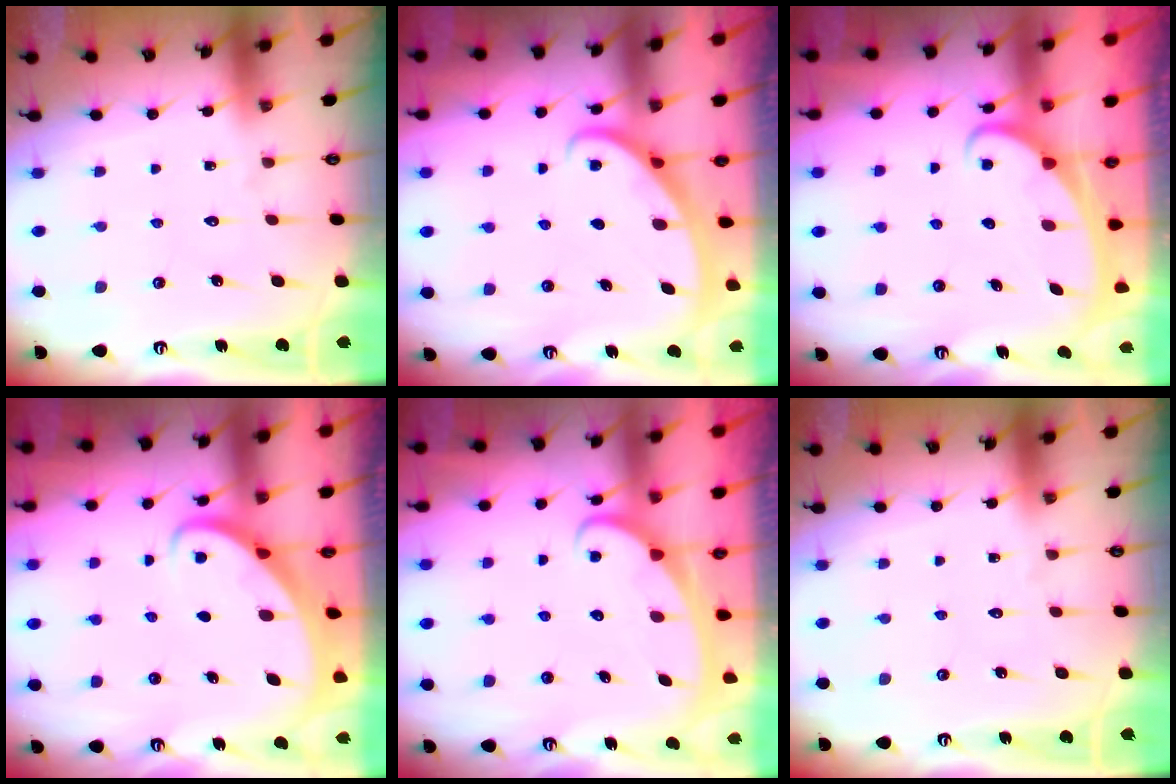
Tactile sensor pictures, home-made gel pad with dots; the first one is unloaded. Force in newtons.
{"total": 2.3, "press": 2.3, "slide": 0.2}
{"total": 2.4, "press": 2.4, "slide": 0.3}
{"total": 2.6, "press": 2.6, "slide": 0.3}
{"total": 2.3, "press": 2.3, "slide": 0.4}
{"total": 0.0}